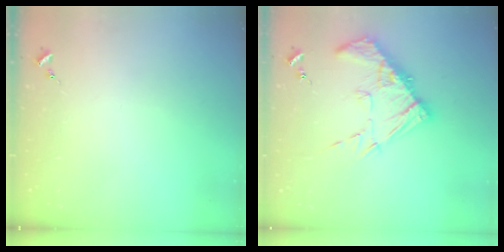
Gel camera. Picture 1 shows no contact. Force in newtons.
{"total": 15.9, "press": 15.8, "slide": 1.5}